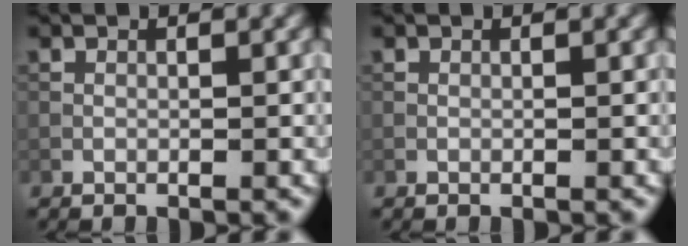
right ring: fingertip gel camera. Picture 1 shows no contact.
{"total": 0.0}